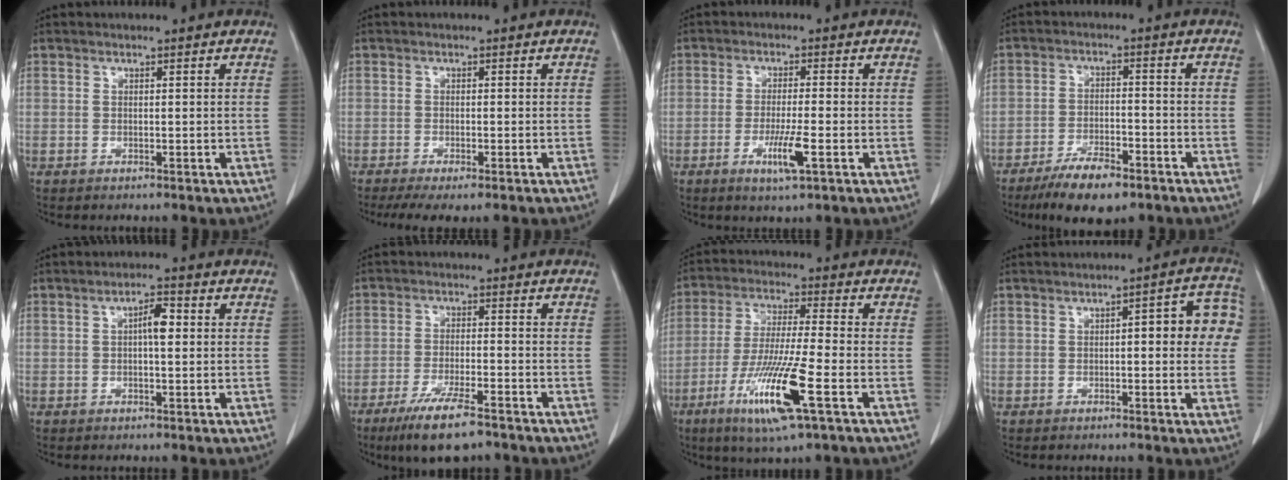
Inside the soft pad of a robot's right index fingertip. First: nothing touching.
{"total": 6.5, "force": [-5.0, 1.3, 3.9], "torque": [-0.054, -0.014, -0.075]}
{"total": 5.4, "force": [-2.1, 0.1, 4.9], "torque": [-0.093, -0.011, -0.037]}
{"total": 8.6, "force": [-6.1, 2.6, 5.5], "torque": [-0.093, -0.010, -0.102]}
{"total": 3.5, "force": [0.4, 0.9, 3.3], "torque": [-0.056, 0.009, 0.005]}
{"total": 9.4, "force": [-6.8, 1.5, 6.4], "torque": [-0.112, -0.021, -0.111]}
{"total": 13.6, "force": [-5.7, 0.3, 12.4], "torque": [-0.249, -0.029, -0.104]}
{"total": 7.9, "force": [0.9, 2.3, 7.5], "torque": [-0.080, 0.025, 0.003]}